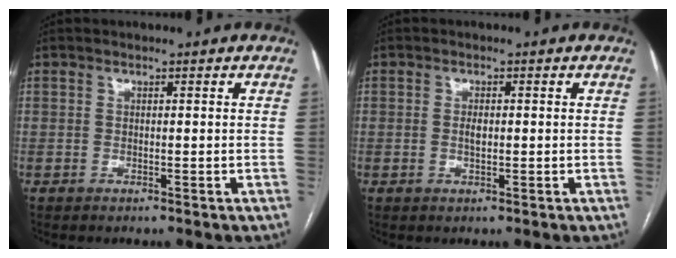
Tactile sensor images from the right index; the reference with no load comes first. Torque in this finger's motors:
{"motor_torque": [-0.08, -0.01, -0.01, 0.01]}